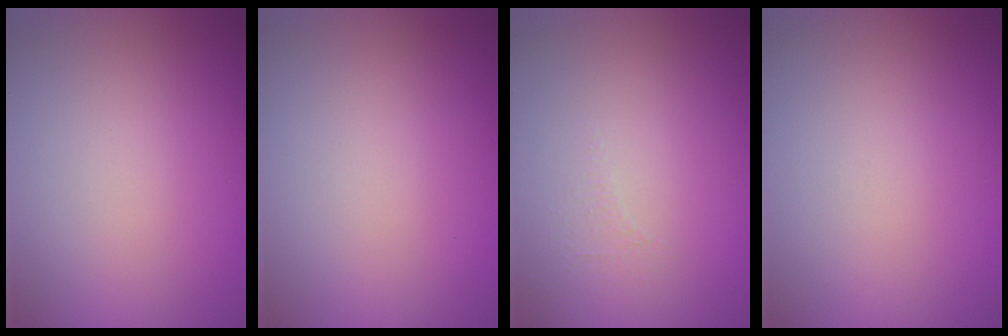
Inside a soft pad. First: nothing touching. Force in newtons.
{"total": 0.0}
{"total": 0.8, "press": 0.4, "slide": 0.7}
{"total": 0.0}